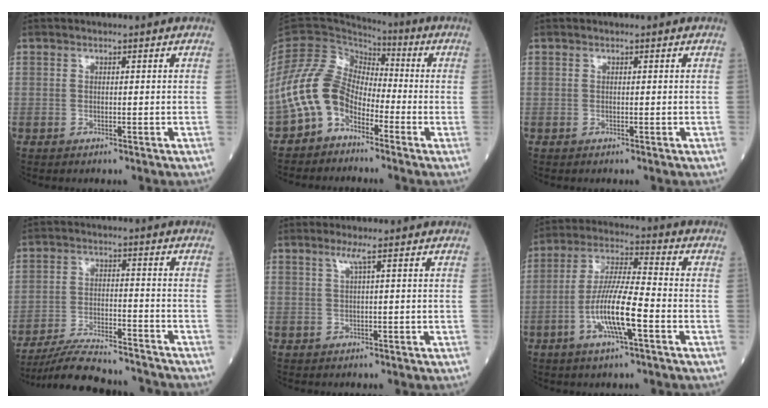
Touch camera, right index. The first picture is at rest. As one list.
[{"total": 9.0, "force": [-4.6, 5.9, 5.0], "torque": [-0.114, 0.023, -0.101]}, {"total": 0.0}, {"total": 14.5, "force": [-13.8, 1.4, 4.4], "torque": [-0.077, -0.003, -0.211]}, {"total": 1.5, "force": [0.7, -0.5, 1.2], "torque": [-0.033, 0.003, 0.019]}, {"total": 10.8, "force": [-3.6, 1.2, 10.1], "torque": [-0.197, -0.002, -0.070]}]